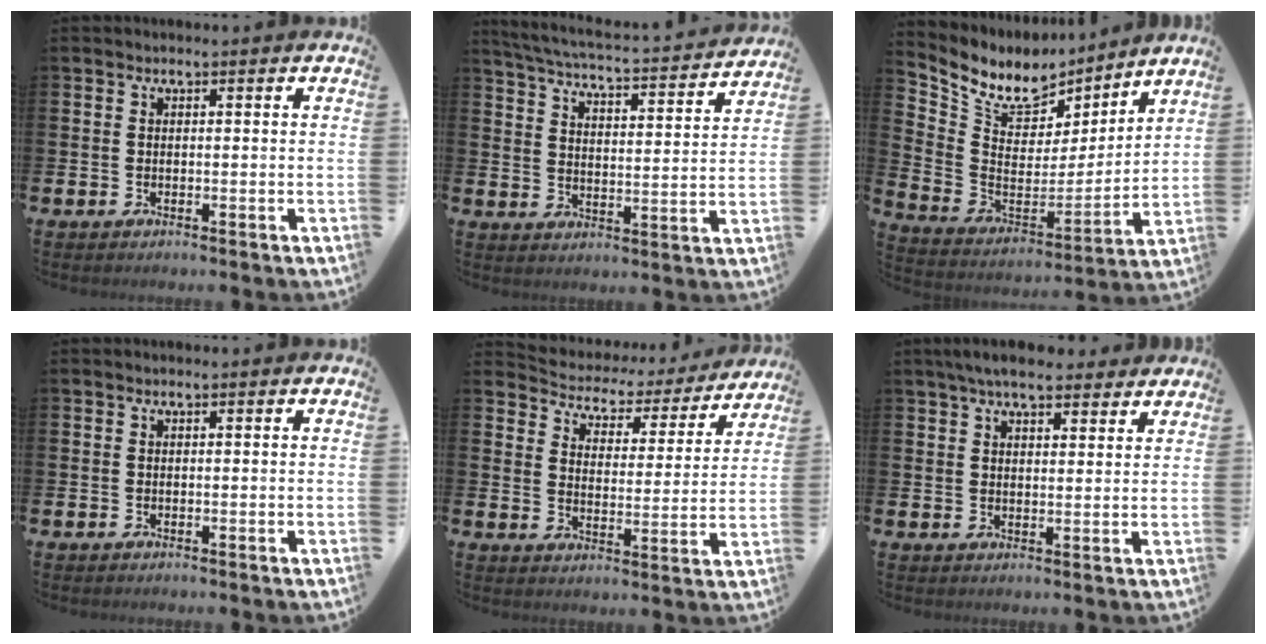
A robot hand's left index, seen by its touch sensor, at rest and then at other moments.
{"total": 4.8, "force": [4.6, 0.4, 1.3], "torque": [-0.047, -0.044, 0.070]}
{"total": 8.9, "force": [7.6, 4.2, 1.7], "torque": [-0.085, -0.051, 0.137]}
{"total": 0.0}
{"total": 3.7, "force": [3.3, 1.7, 0.2], "torque": [-0.027, -0.031, 0.046]}
{"total": 5.7, "force": [5.1, 1.3, 2.0], "torque": [-0.036, -0.017, 0.092]}